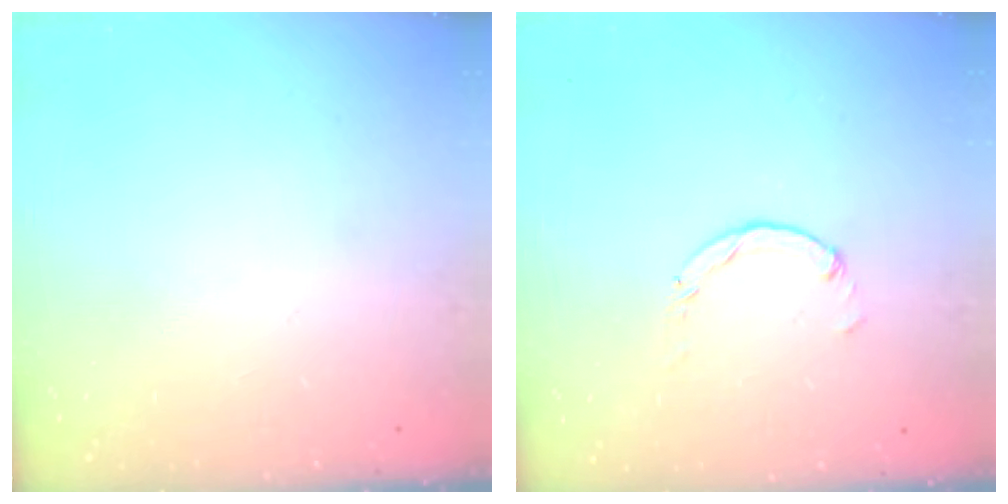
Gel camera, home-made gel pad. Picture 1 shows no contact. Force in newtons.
{"total": 1.5, "press": 1.5, "slide": 0.2}